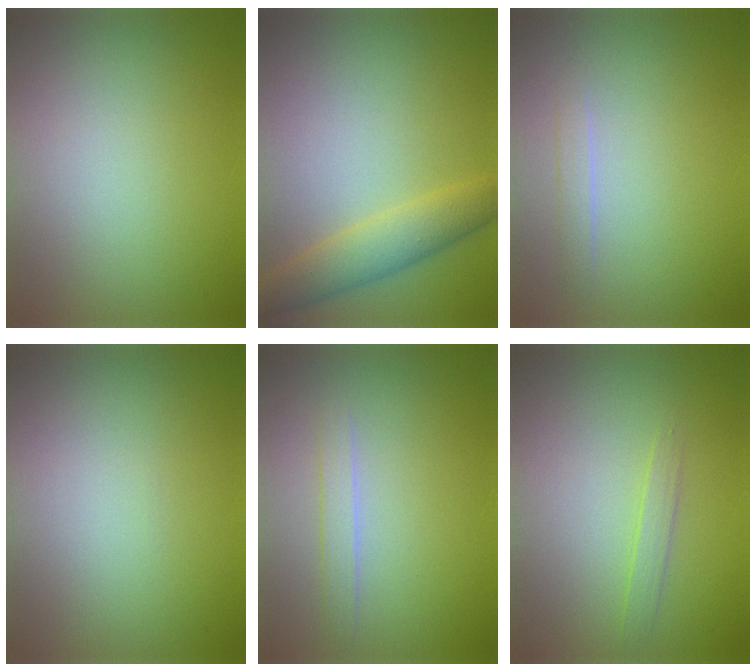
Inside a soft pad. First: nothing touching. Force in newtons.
{"total": 3.8, "press": 3.8, "slide": 0.1}
{"total": 0.9, "press": 0.9, "slide": 0.1}
{"total": 0.0}
{"total": 1.3, "press": 1.3, "slide": 0.1}
{"total": 1.2, "press": 1.2, "slide": 0.1}